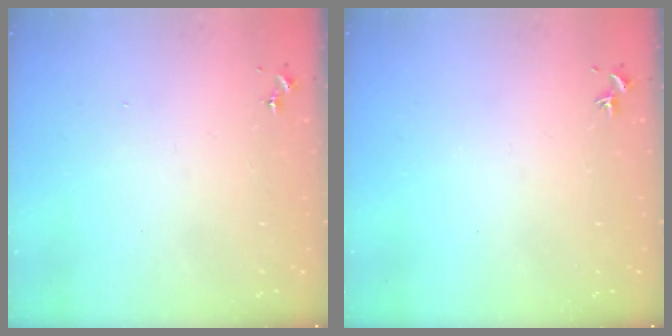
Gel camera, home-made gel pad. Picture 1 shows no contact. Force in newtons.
{"total": 0.0}